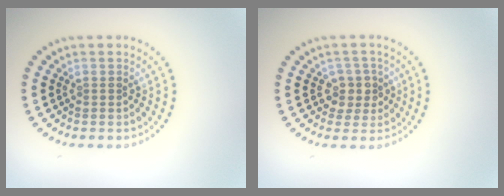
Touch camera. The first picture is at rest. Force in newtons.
{"total": 2.3, "press": 2.1, "slide": 0.9}